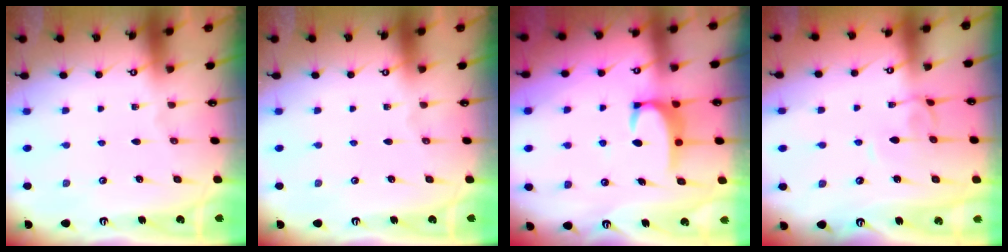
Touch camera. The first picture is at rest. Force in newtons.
{"total": 0.0}
{"total": 3.6, "press": 3.5, "slide": 0.5}
{"total": 2.3, "press": 2.2, "slide": 0.3}